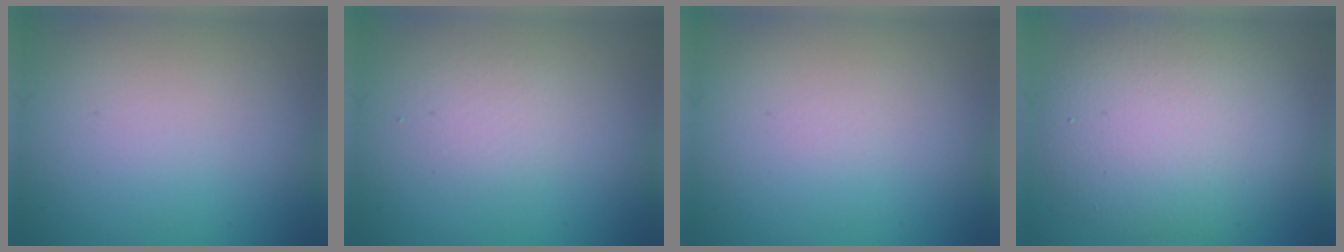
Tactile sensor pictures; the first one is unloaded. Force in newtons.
{"total": 1.5, "press": 1.5, "slide": 0.1}
{"total": 0.0}
{"total": 8.9, "press": 8.9, "slide": 0.3}